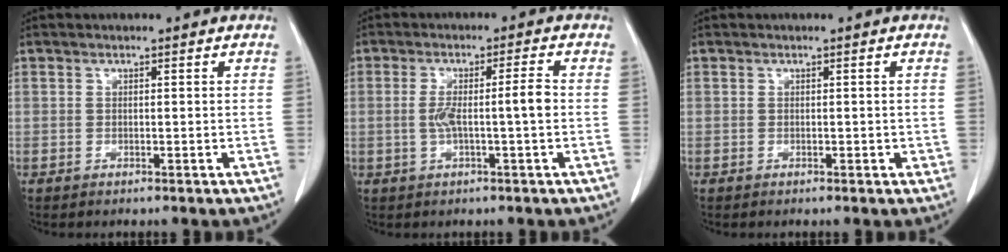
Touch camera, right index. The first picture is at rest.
{"total": 5.3, "force": [-0.5, 0.0, 5.3], "torque": [-0.099, 0.012, -0.005]}
{"total": 0.9, "force": [-0.1, 0.6, 0.7], "torque": [-0.008, 0.001, 0.001]}